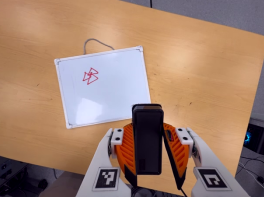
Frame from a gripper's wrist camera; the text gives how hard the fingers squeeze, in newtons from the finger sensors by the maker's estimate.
{"total": 5.2, "left": 4.3, "right": 6.1}